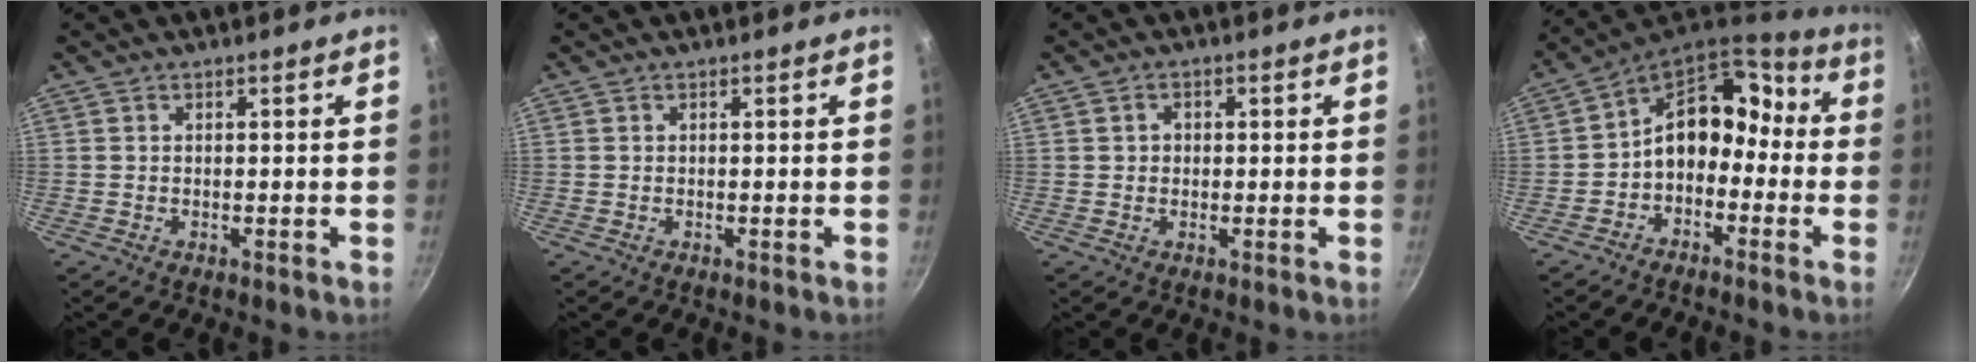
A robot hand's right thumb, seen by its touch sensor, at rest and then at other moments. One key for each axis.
{"total": 0.0}
{"total": 2.0, "fx": 0.2, "fy": 1.7, "fz": 0.9, "tx": -0.006, "ty": 0.004, "tz": 0.002}
{"total": 12.7, "fx": -2.3, "fy": 9.6, "fz": 8.1, "tx": -0.088, "ty": 0.072, "tz": -0.055}